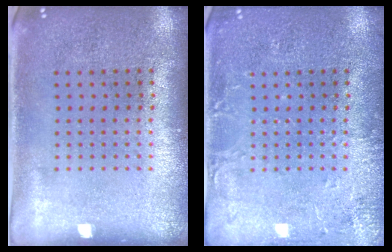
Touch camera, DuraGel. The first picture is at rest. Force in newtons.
{"total": 2.8, "press": 2.8, "slide": 0.4}